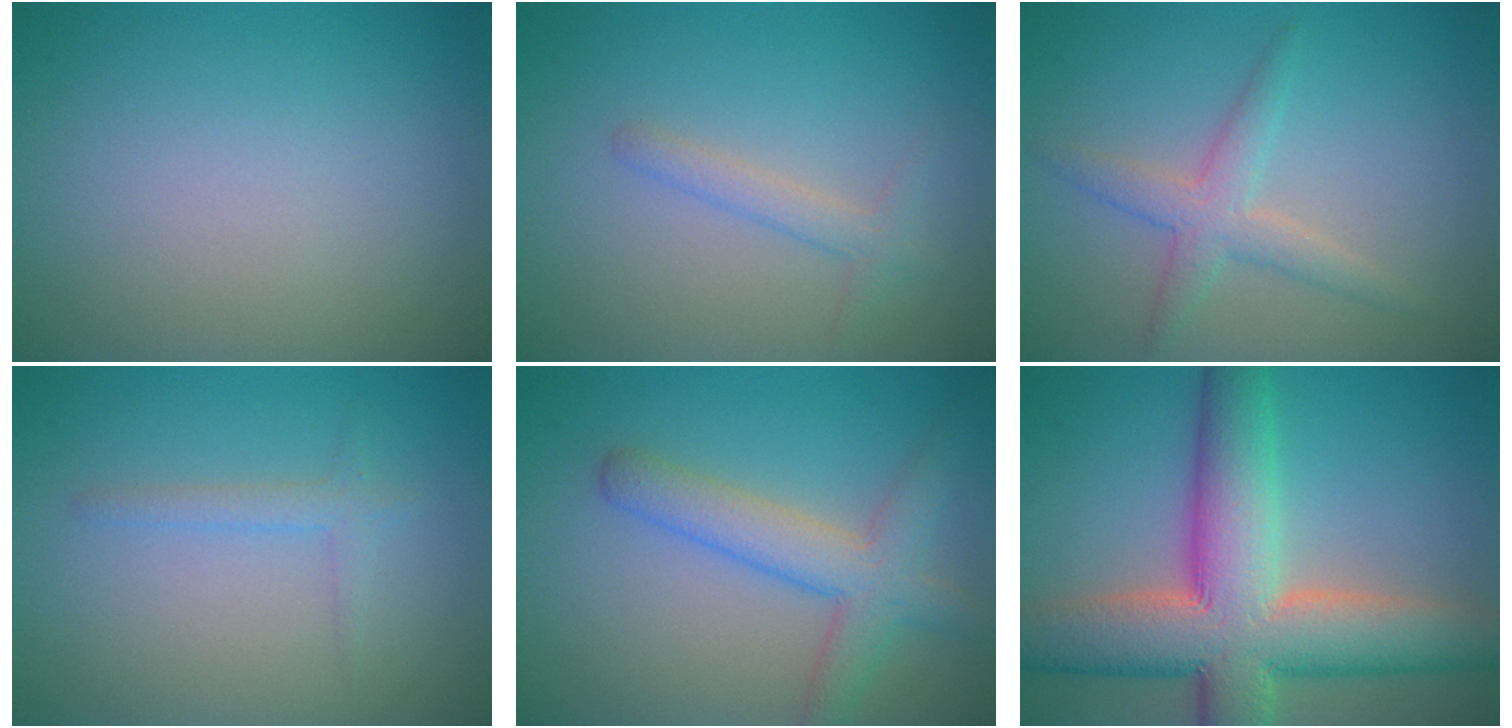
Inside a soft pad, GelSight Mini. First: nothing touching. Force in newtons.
{"total": 1.7, "press": 1.7, "slide": 0.1}
{"total": 3.0, "press": 3.0, "slide": 0.1}
{"total": 1.4, "press": 1.4, "slide": 0.1}
{"total": 4.6, "press": 4.6, "slide": 0.3}
{"total": 12.2, "press": 12.2, "slide": 0.7}